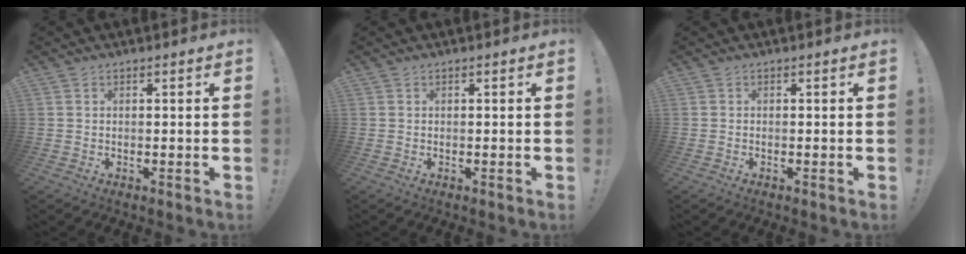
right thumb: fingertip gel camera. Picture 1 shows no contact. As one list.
[{"total": 0.0}, {"total": 0.0}]